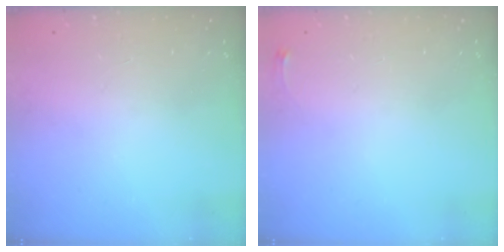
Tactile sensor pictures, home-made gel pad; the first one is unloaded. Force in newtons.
{"total": 2.6, "press": 2.6, "slide": 0.6}